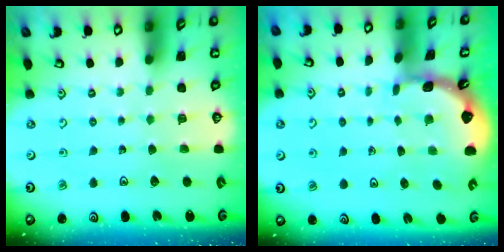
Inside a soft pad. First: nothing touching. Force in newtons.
{"total": 1.5, "press": 1.5, "slide": 0.1}